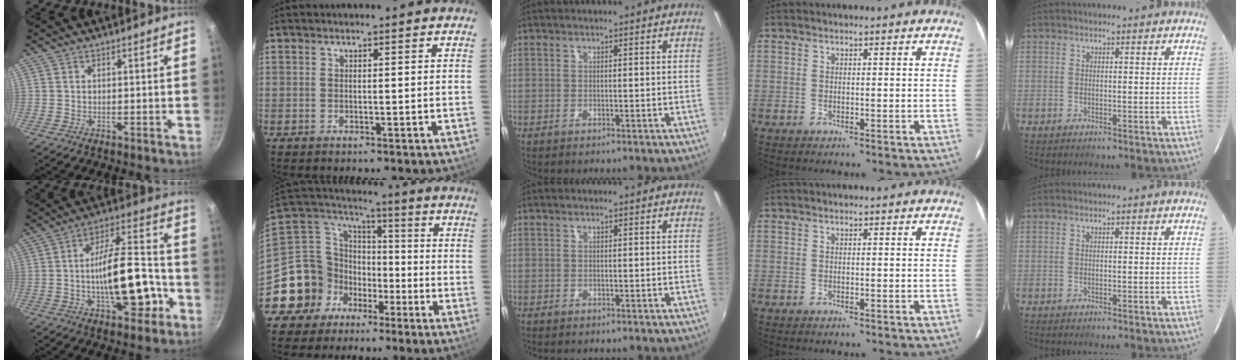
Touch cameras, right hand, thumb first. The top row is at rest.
{"thumb": {"total": 17.1, "force": [-5.1, 7.6, 14.5], "torque": [-0.193, 0.056, -0.074]}, "index": {"total": 14.2, "force": [-6.7, 11.8, 4.1], "torque": [-0.109, 0.048, -0.116]}}